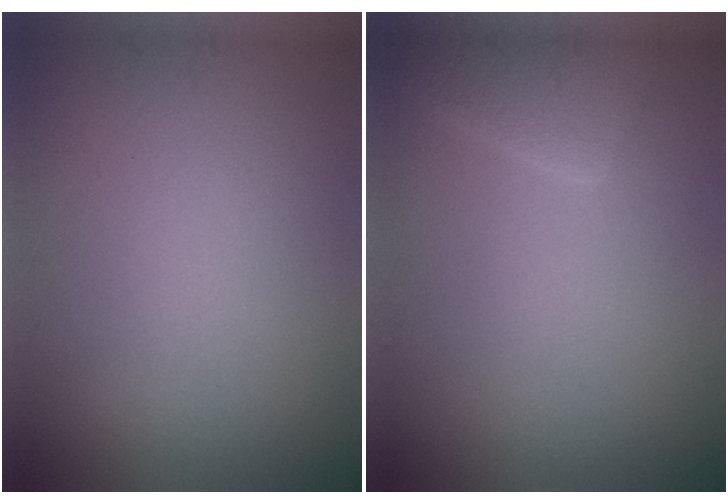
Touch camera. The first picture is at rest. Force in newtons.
{"total": 3.0, "press": 3.0, "slide": 0.3}